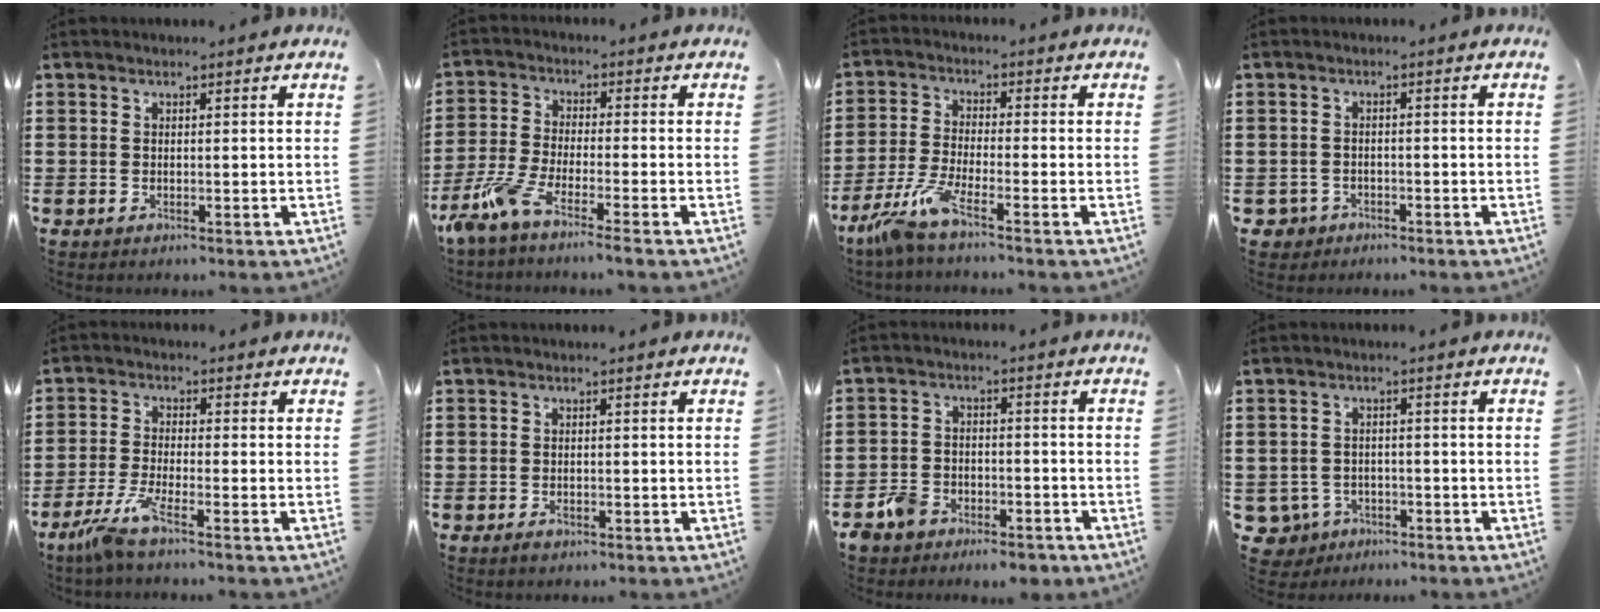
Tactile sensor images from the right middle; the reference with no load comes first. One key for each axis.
{"total": 5.9, "fx": -4.8, "fy": 0.1, "fz": 3.4, "tx": -0.104, "ty": -0.024, "tz": -0.101}
{"total": 6.2, "fx": -4.6, "fy": 0.3, "fz": 4.1, "tx": -0.107, "ty": -0.022, "tz": -0.094}
{"total": 2.0, "fx": -1.5, "fy": 1.2, "fz": 0.0, "tx": -0.014, "ty": -0.003, "tz": -0.038}
{"total": 4.8, "fx": -3.4, "fy": 0.0, "fz": 3.4, "tx": -0.091, "ty": -0.019, "tz": -0.069}
{"total": 0.8, "fx": -0.6, "fy": 0.3, "fz": 0.4, "tx": -0.010, "ty": -0.003, "tz": -0.011}
{"total": 5.2, "fx": -4.6, "fy": 2.2, "fz": 1.4, "tx": -0.050, "ty": 0.005, "tz": -0.098}
{"total": 3.0, "fx": -2.3, "fy": 1.8, "fz": 0.4, "tx": -0.032, "ty": -0.004, "tz": -0.053}